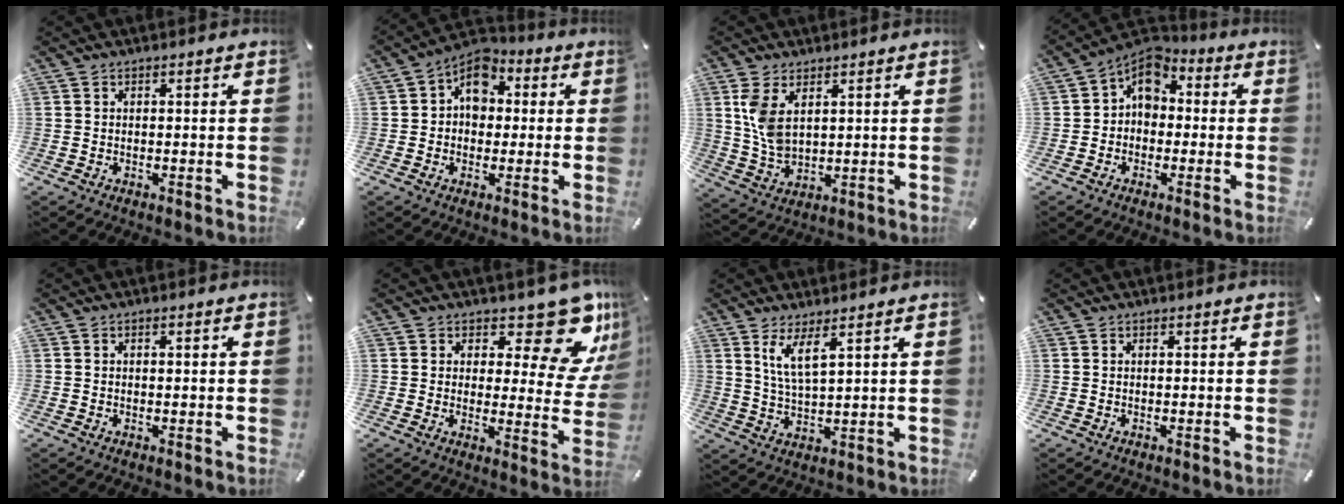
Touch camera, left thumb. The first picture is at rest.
{"total": 7.8, "force": [1.1, 6.6, 3.9], "torque": [-0.055, -0.003, 0.016]}
{"total": 6.9, "force": [2.9, 4.0, 4.8], "torque": [-0.123, -0.012, 0.051]}
{"total": 6.9, "force": [1.1, 5.8, 3.4], "torque": [-0.058, -0.001, 0.018]}
{"total": 0.6, "force": [0.0, 0.2, 0.5], "torque": [-0.010, 0.001, -0.001]}
{"total": 14.6, "force": [9.8, 5.9, 9.0], "torque": [-0.112, -0.079, 0.162]}
{"total": 6.9, "force": [4.1, 1.6, 5.3], "torque": [-0.116, -0.005, 0.072]}
{"total": 0.0}